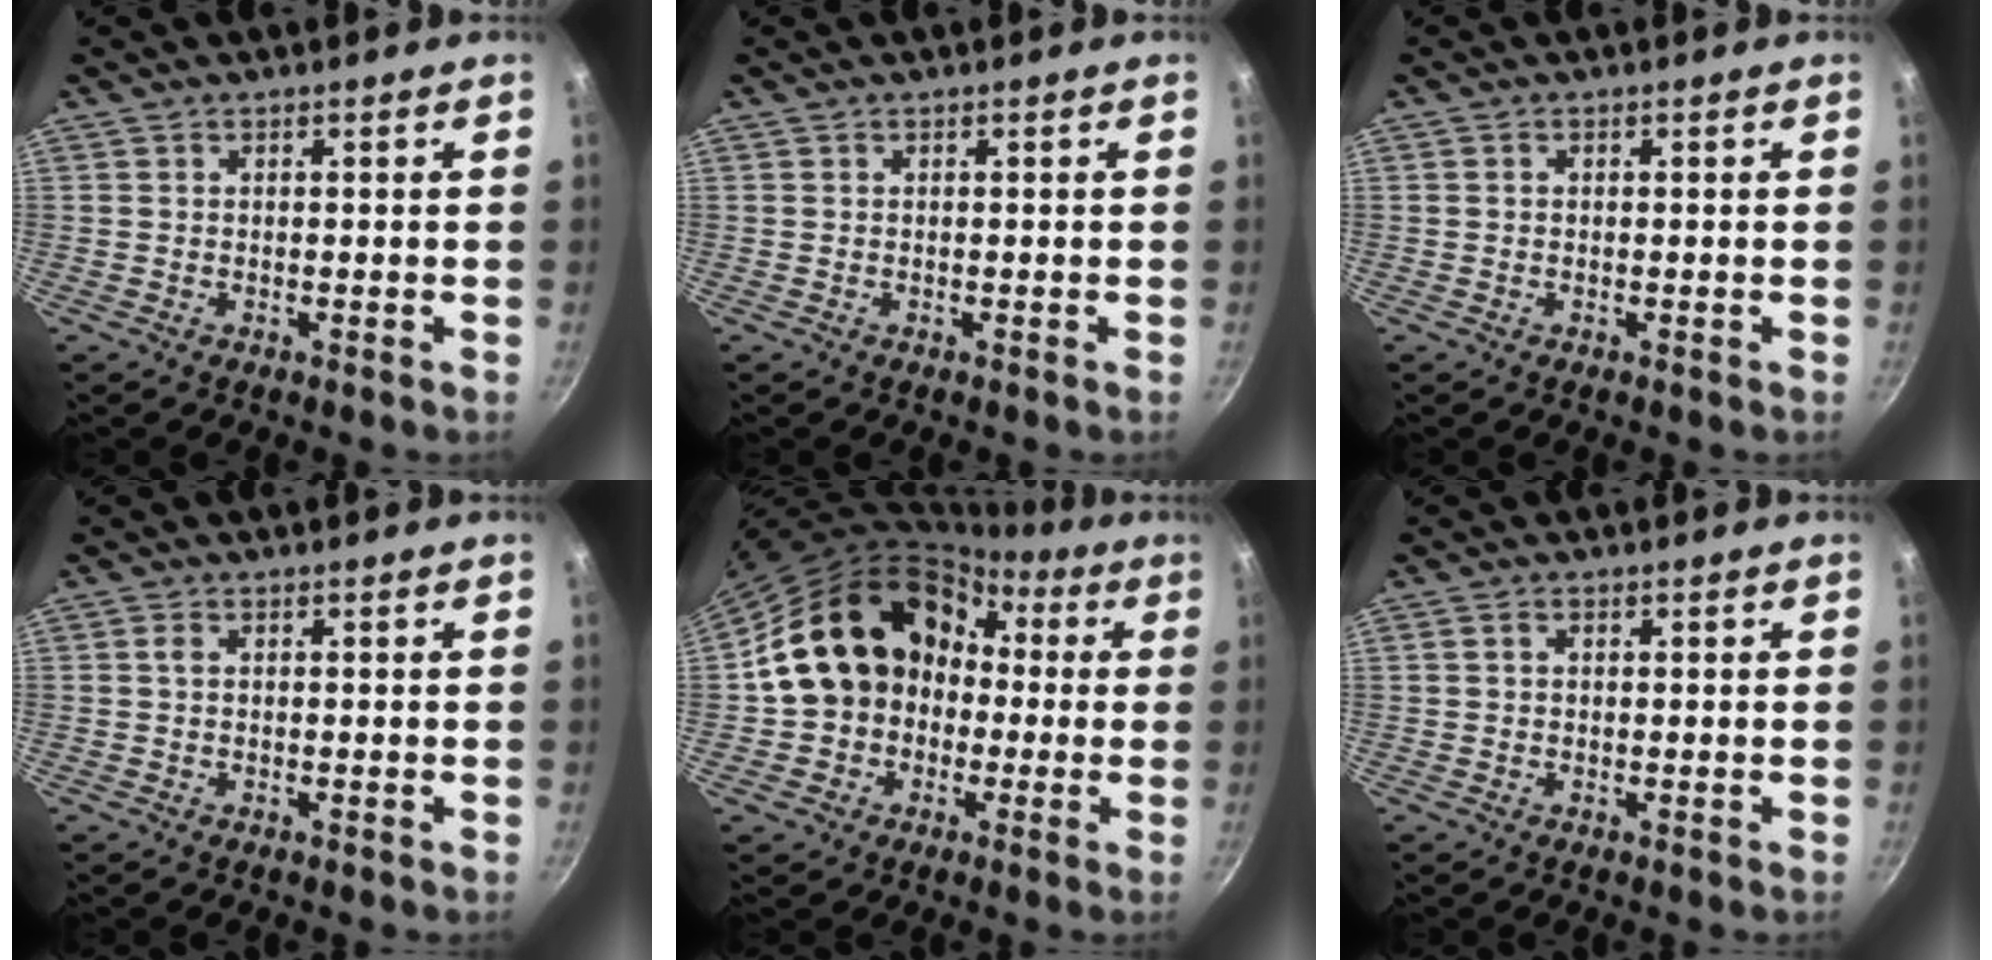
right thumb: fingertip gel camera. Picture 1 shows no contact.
{"total": 0.0}
{"total": 0.5, "force": [0.2, 0.4, 0.3], "torque": [-0.006, 0.002, 0.003]}
{"total": 1.0, "force": [0.2, 0.6, 0.8], "torque": [-0.016, 0.003, 0.003]}
{"total": 17.9, "force": [0.5, 14.8, 10.0], "torque": [-0.142, 0.061, 0.006]}
{"total": 1.5, "force": [0.3, 1.1, 1.0], "torque": [-0.018, 0.007, 0.005]}